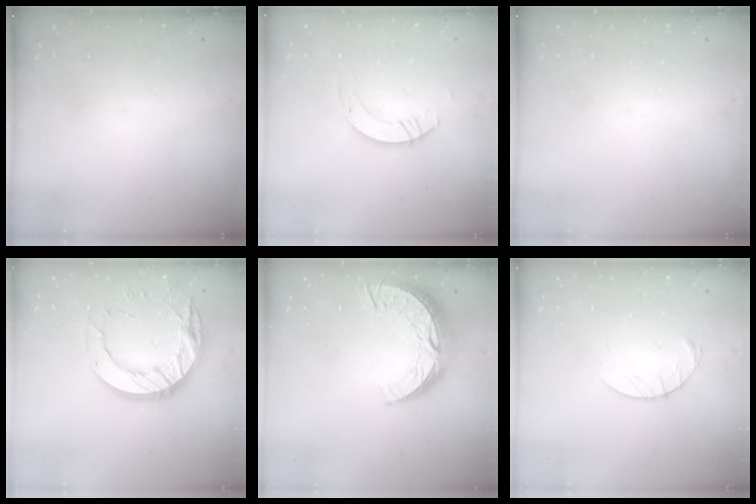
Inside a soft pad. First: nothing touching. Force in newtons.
{"total": 4.4, "press": 4.4, "slide": 0.0}
{"total": 0.0}
{"total": 17.2, "press": 17.1, "slide": 1.3}
{"total": 13.0, "press": 12.9, "slide": 1.0}
{"total": 6.0, "press": 6.0, "slide": 0.8}